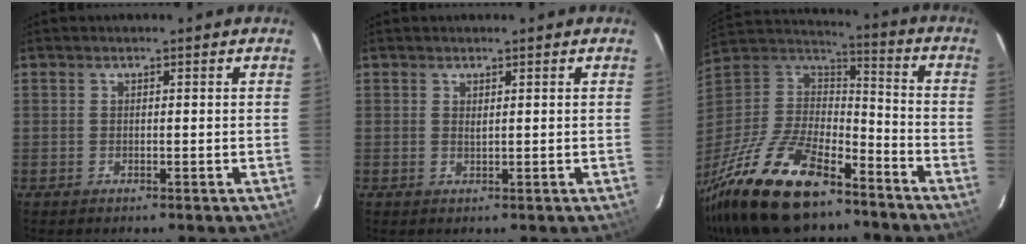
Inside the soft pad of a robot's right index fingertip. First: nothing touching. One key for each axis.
{"total": 0.8, "fx": 0.5, "fy": -0.1, "fz": 0.5, "tx": -0.011, "ty": 0.000, "tz": 0.011}
{"total": 29.1, "fx": -20.2, "fy": 11.7, "fz": 17.3, "tx": -0.365, "ty": -0.027, "tz": -0.342}